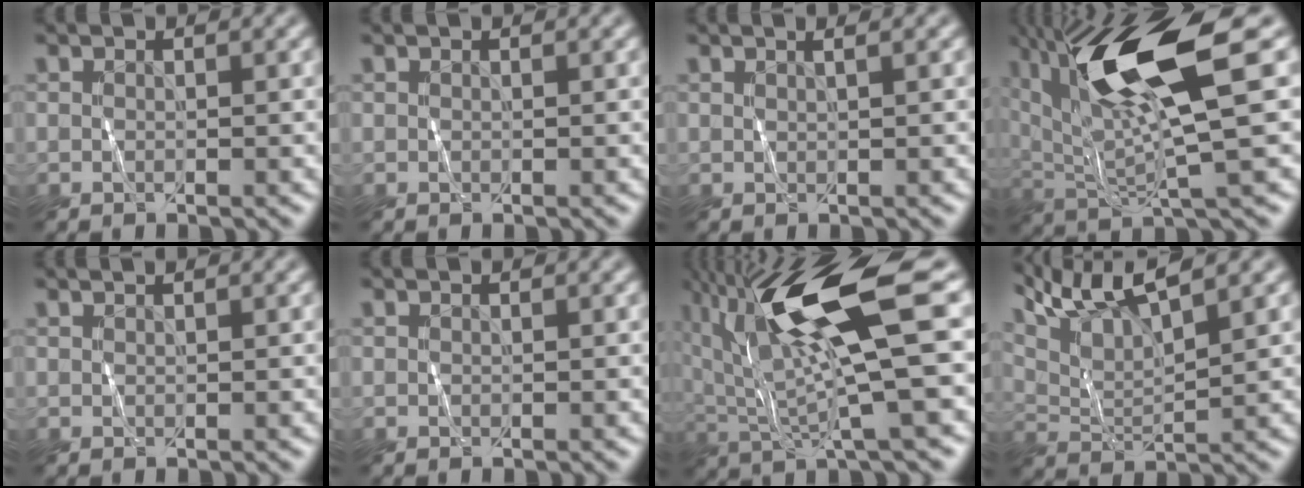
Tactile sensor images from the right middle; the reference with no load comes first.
{"total": 0.0}
{"total": 1.6, "force": [1.0, 0.6, 1.0], "torque": [0.001, 0.006, -0.003]}
{"total": 11.8, "force": [4.7, 2.8, 10.5], "torque": [-0.186, 0.008, 0.091]}
{"total": 0.8, "force": [0.7, 0.3, 0.4], "torque": [0.003, 0.002, 0.004]}
{"total": 0.0}
{"total": 12.4, "force": [4.6, 2.8, 11.2], "torque": [-0.200, 0.008, 0.087]}
{"total": 7.5, "force": [5.6, 1.5, 4.7], "torque": [-0.094, 0.017, 0.102]}